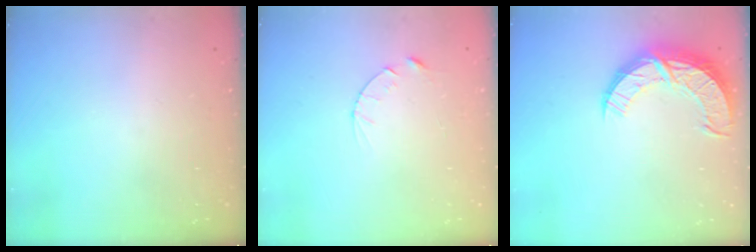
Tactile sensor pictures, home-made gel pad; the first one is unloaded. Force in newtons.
{"total": 4.1, "press": 4.0, "slide": 0.4}
{"total": 12.8, "press": 12.7, "slide": 0.9}